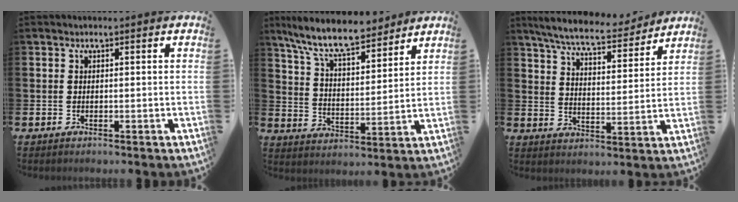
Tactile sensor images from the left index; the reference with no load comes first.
{"total": 10.2, "force": [9.1, 2.3, 4.1], "torque": [-0.107, -0.045, 0.162]}
{"total": 7.7, "force": [7.2, 1.1, 2.7], "torque": [-0.074, -0.044, 0.124]}